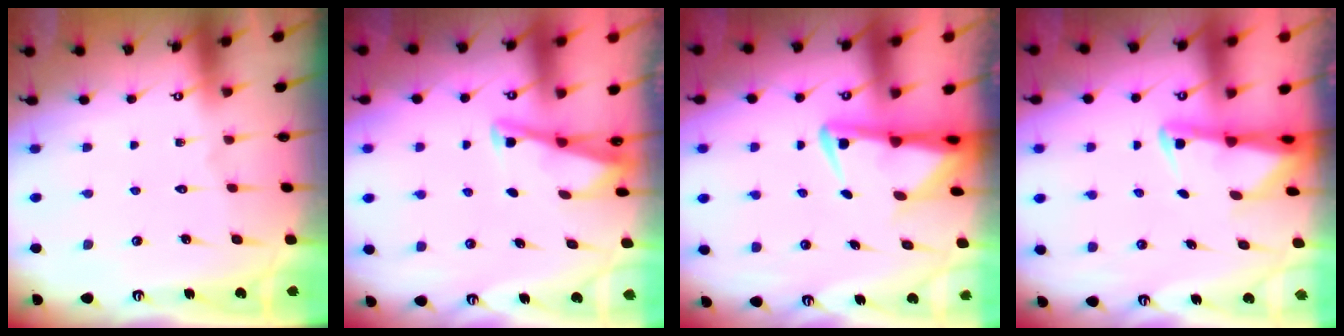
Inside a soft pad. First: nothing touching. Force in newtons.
{"total": 3.0, "press": 3.0, "slide": 0.3}
{"total": 4.3, "press": 4.2, "slide": 1.0}
{"total": 2.3, "press": 2.3, "slide": 0.5}